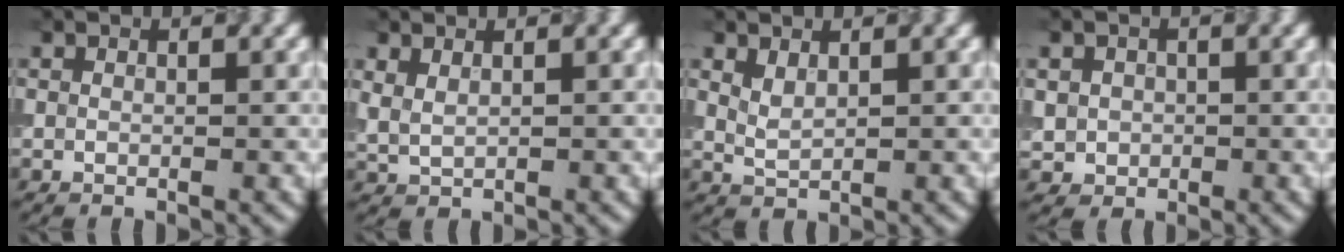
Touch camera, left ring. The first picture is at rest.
{"total": 1.4, "force": [0.9, 0.7, 0.9], "torque": [-0.021, -0.003, 0.024]}
{"total": 1.4, "force": [0.9, 0.6, 0.9], "torque": [-0.024, -0.003, 0.025]}
{"total": 1.9, "force": [0.0, 1.9, 0.5], "torque": [-0.003, -0.005, 0.002]}